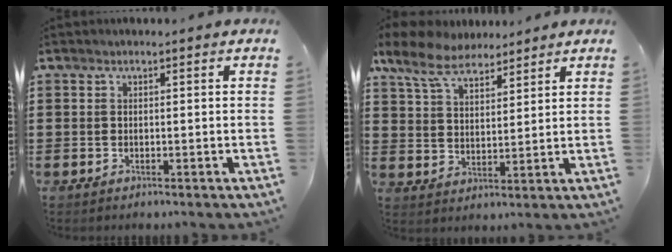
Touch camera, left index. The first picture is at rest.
{"total": 8.2, "force": [6.7, 3.1, 3.7], "torque": [-0.097, -0.009, 0.125]}